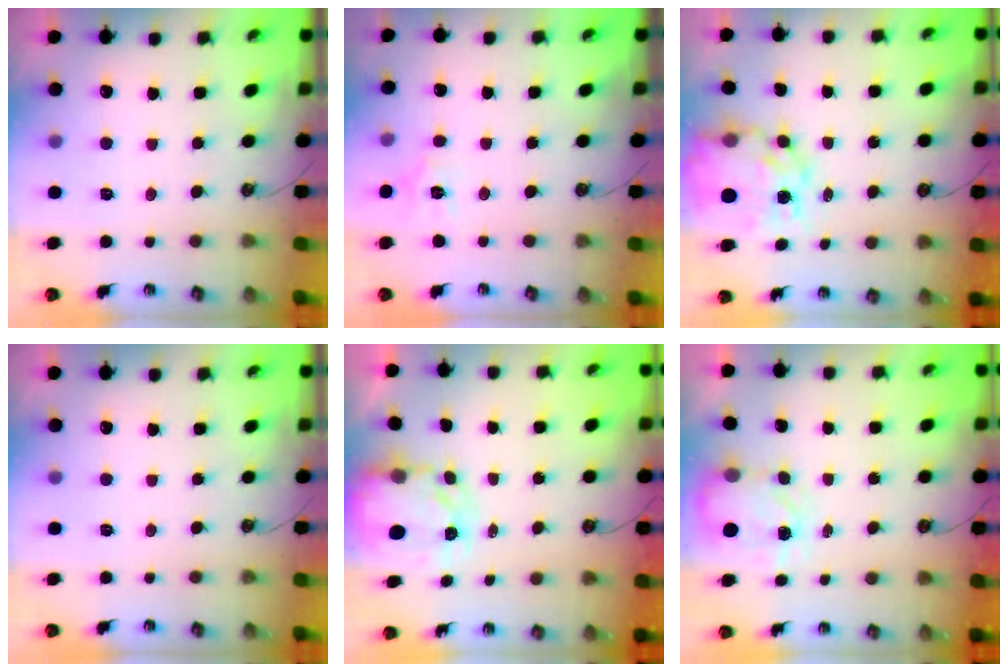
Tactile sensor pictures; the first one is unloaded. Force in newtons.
{"total": 4.2, "press": 4.2, "slide": 0.3}
{"total": 15.2, "press": 15.2, "slide": 1.6}
{"total": 0.0}
{"total": 5.0, "press": 5.0, "slide": 0.4}
{"total": 3.6, "press": 3.6, "slide": 0.6}